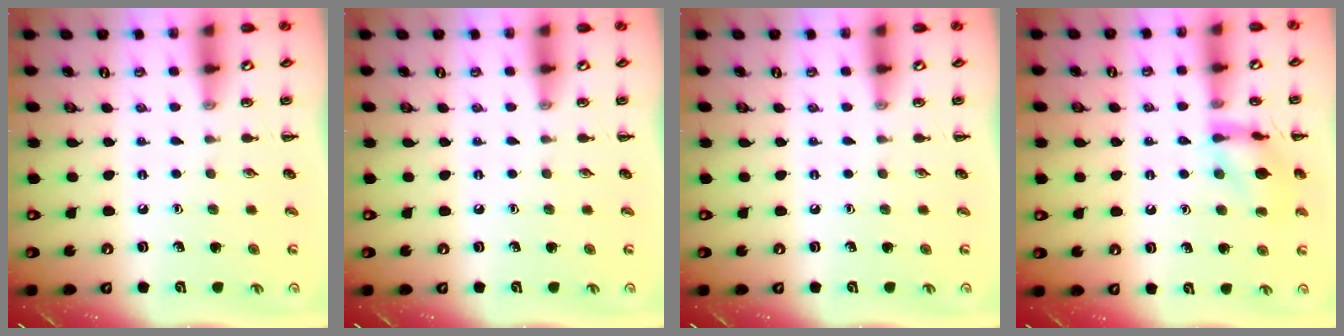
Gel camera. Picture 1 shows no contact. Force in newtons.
{"total": 0.0}
{"total": 0.0}
{"total": 12.3, "press": 12.2, "slide": 0.9}